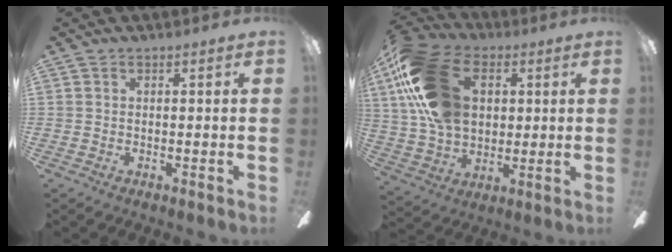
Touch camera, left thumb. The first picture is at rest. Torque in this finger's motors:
{"motor_torque": [-0.17, 1.50, 1.83, -0.94, 0.56]}